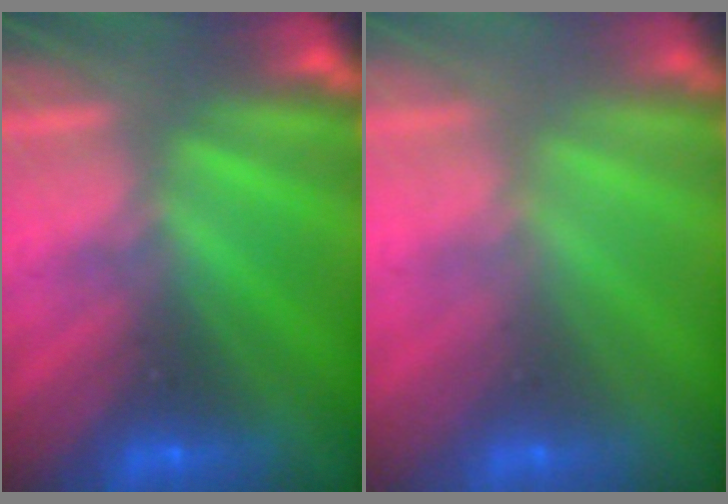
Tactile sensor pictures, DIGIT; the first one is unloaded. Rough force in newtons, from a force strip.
{"total": 2.8}